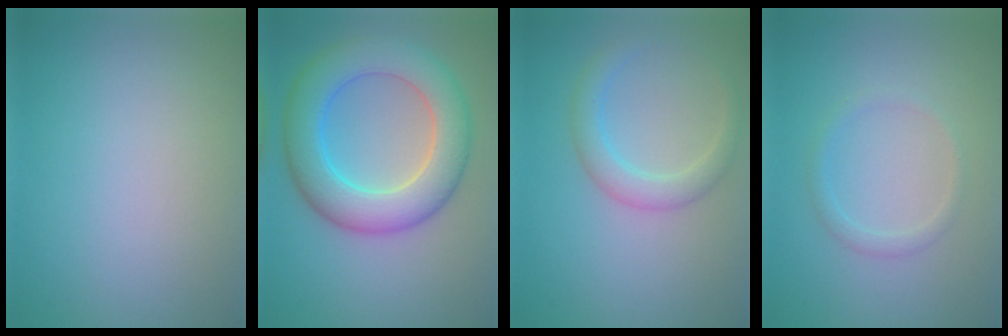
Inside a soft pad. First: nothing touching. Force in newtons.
{"total": 8.0, "press": 8.0, "slide": 0.1}
{"total": 2.7, "press": 2.7, "slide": 0.2}
{"total": 1.4, "press": 1.4, "slide": 0.1}